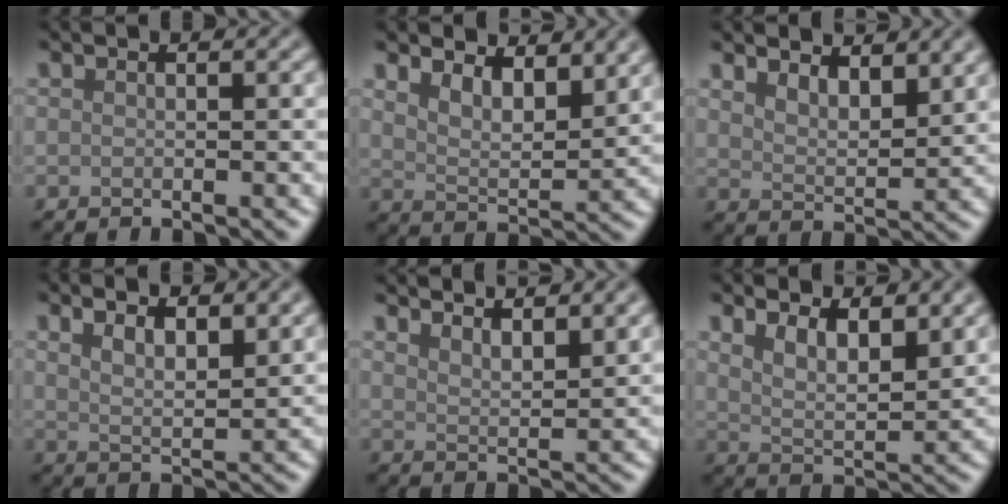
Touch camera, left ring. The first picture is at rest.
{"total": 4.7, "force": [3.4, 1.9, 2.6], "torque": [-0.053, -0.007, 0.053]}
{"total": 4.4, "force": [3.6, 1.4, 2.2], "torque": [-0.040, -0.002, 0.053]}
{"total": 4.1, "force": [2.6, 1.4, 2.8], "torque": [-0.051, -0.003, 0.045]}
{"total": 4.9, "force": [4.2, 1.1, 2.3], "torque": [-0.026, 0.008, 0.051]}
{"total": 5.2, "force": [3.5, 2.0, 3.4], "torque": [-0.064, -0.006, 0.059]}